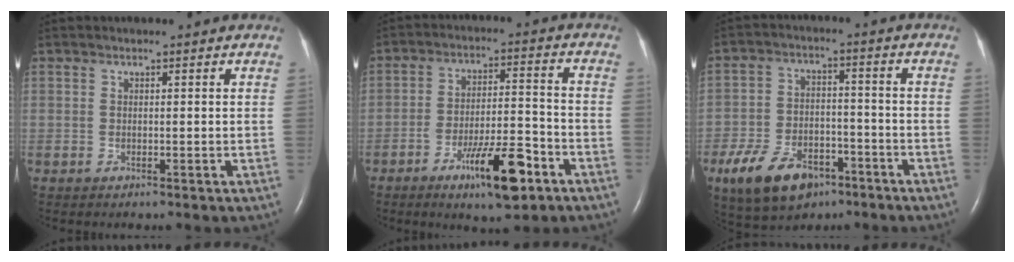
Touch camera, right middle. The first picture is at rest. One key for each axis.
{"total": 11.0, "fx": -6.3, "fy": 2.2, "fz": 8.8, "tx": -0.143, "ty": -0.003, "tz": -0.099}
{"total": 11.5, "fx": -6.8, "fy": 6.3, "fz": 6.9, "tx": -0.138, "ty": 0.000, "tz": -0.112}